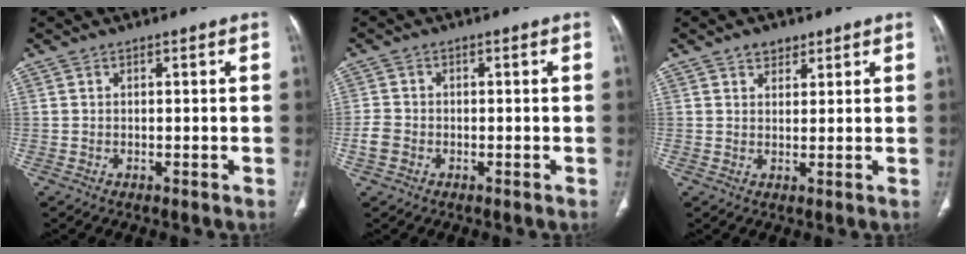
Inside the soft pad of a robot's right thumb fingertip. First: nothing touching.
{"total": 3.0, "force": [-1.1, 2.3, 1.5], "torque": [-0.032, 0.006, -0.024]}
{"total": 3.1, "force": [2.1, 2.0, 1.2], "torque": [-0.001, -0.012, 0.032]}